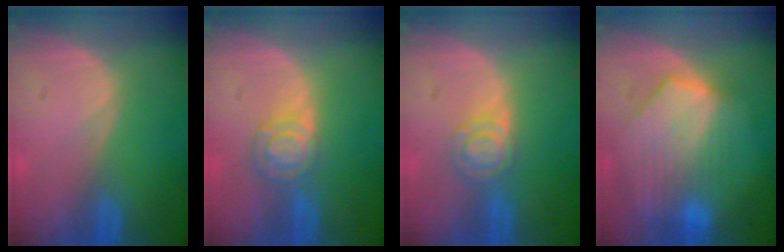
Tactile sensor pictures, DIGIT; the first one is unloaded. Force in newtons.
{"total": 5.3, "press": 4.6, "slide": 2.5}
{"total": 4.4, "press": 4.4, "slide": 0.0}
{"total": 8.6, "press": 7.9, "slide": 3.5}